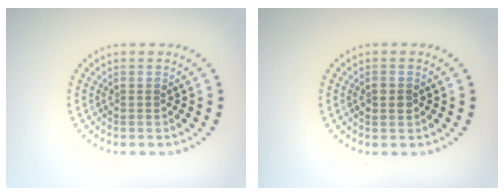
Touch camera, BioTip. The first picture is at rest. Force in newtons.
{"total": 1.4, "press": 1.3, "slide": 0.1}